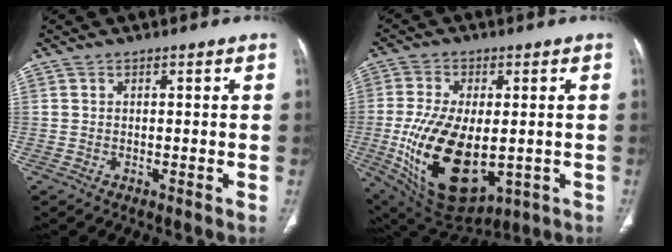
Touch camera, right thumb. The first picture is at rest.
{"total": 20.4, "force": [-3.1, 11.1, 16.9], "torque": [-0.321, -0.020, -0.023]}